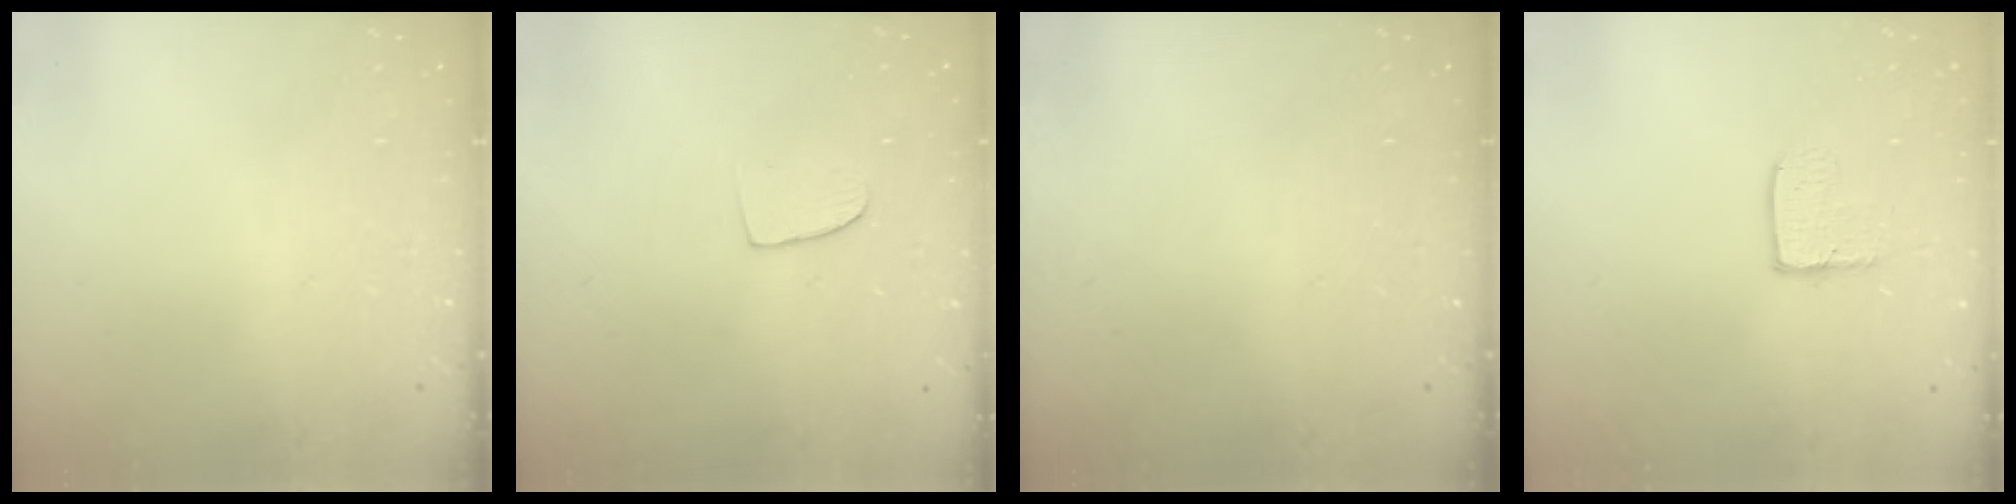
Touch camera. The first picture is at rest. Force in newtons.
{"total": 6.3, "press": 6.2, "slide": 0.6}
{"total": 0.0}
{"total": 3.8, "press": 3.8, "slide": 0.4}